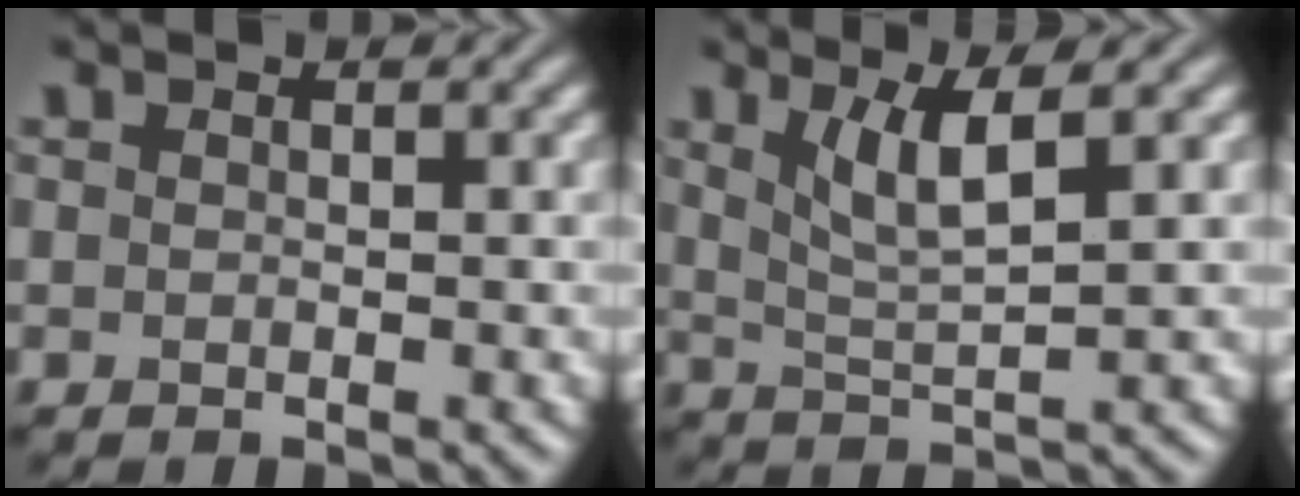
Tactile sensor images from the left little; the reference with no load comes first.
{"total": 3.9, "force": [1.6, 0.8, 3.4], "torque": [-0.069, -0.006, 0.037]}